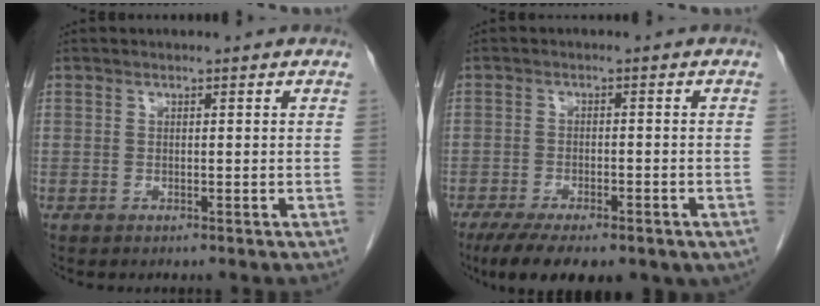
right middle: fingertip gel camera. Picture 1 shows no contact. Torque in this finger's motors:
{"motor_torque": [1.14, -1.00, 0.34, 0.16]}